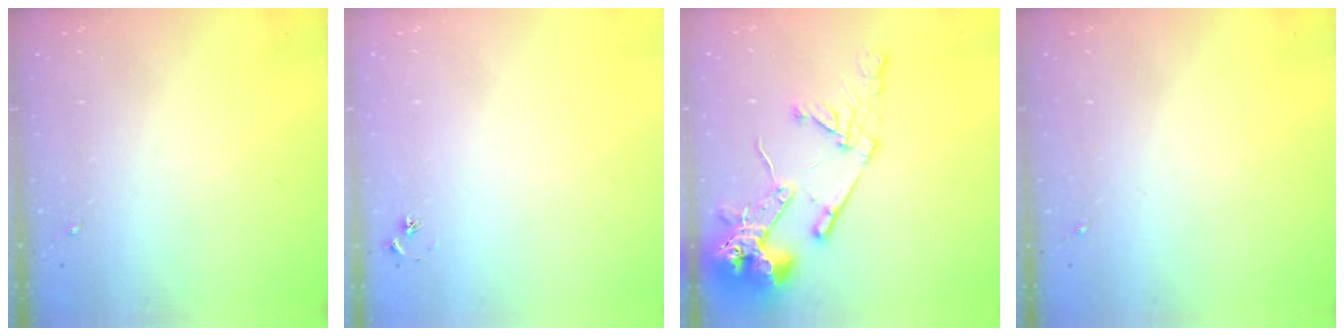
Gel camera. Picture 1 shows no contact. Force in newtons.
{"total": 3.3, "press": 3.3, "slide": 0.3}
{"total": 16.7, "press": 16.5, "slide": 2.1}
{"total": 0.0}